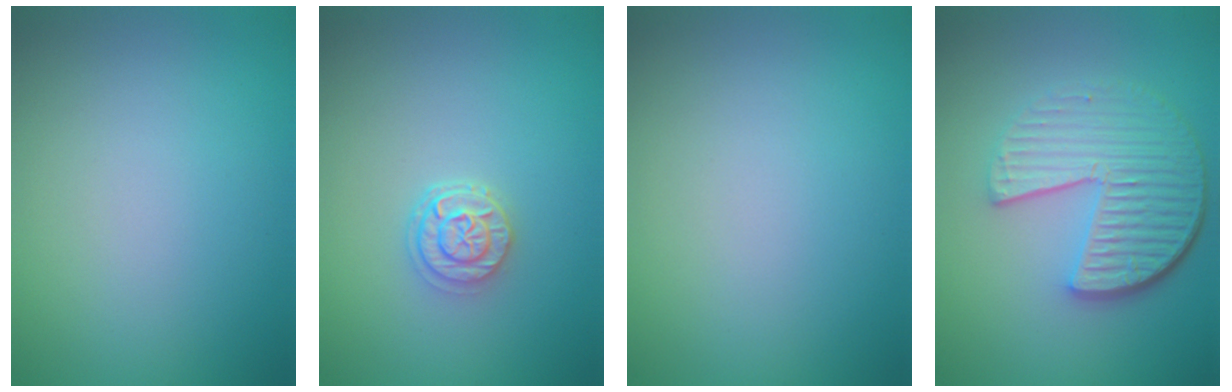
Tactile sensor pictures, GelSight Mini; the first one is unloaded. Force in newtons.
{"total": 2.3, "press": 2.0, "slide": 1.1}
{"total": 0.0}
{"total": 6.3, "press": 4.5, "slide": 4.5}